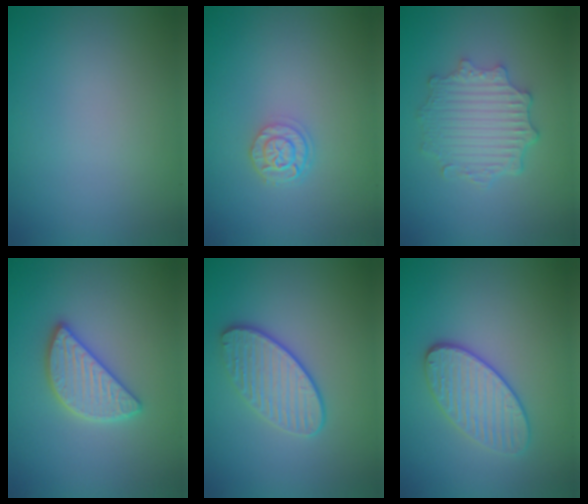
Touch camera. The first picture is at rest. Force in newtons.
{"total": 2.4, "press": 2.0, "slide": 1.3}
{"total": 4.4, "press": 3.6, "slide": 2.6}
{"total": 3.3, "press": 3.3, "slide": 0.3}
{"total": 3.4, "press": 3.1, "slide": 1.4}
{"total": 3.4, "press": 3.2, "slide": 1.2}